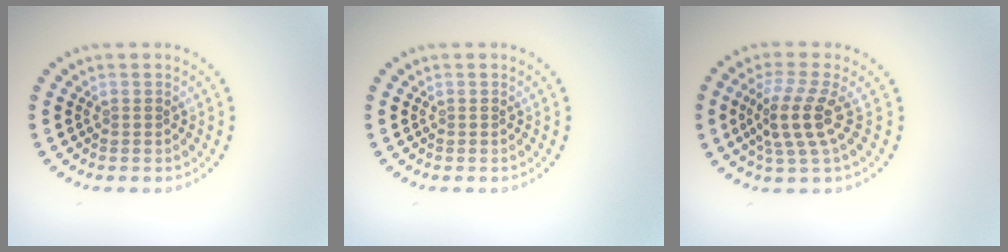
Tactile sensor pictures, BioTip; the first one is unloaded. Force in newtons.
{"total": 0.0}
{"total": 3.6, "press": 2.9, "slide": 2.1}